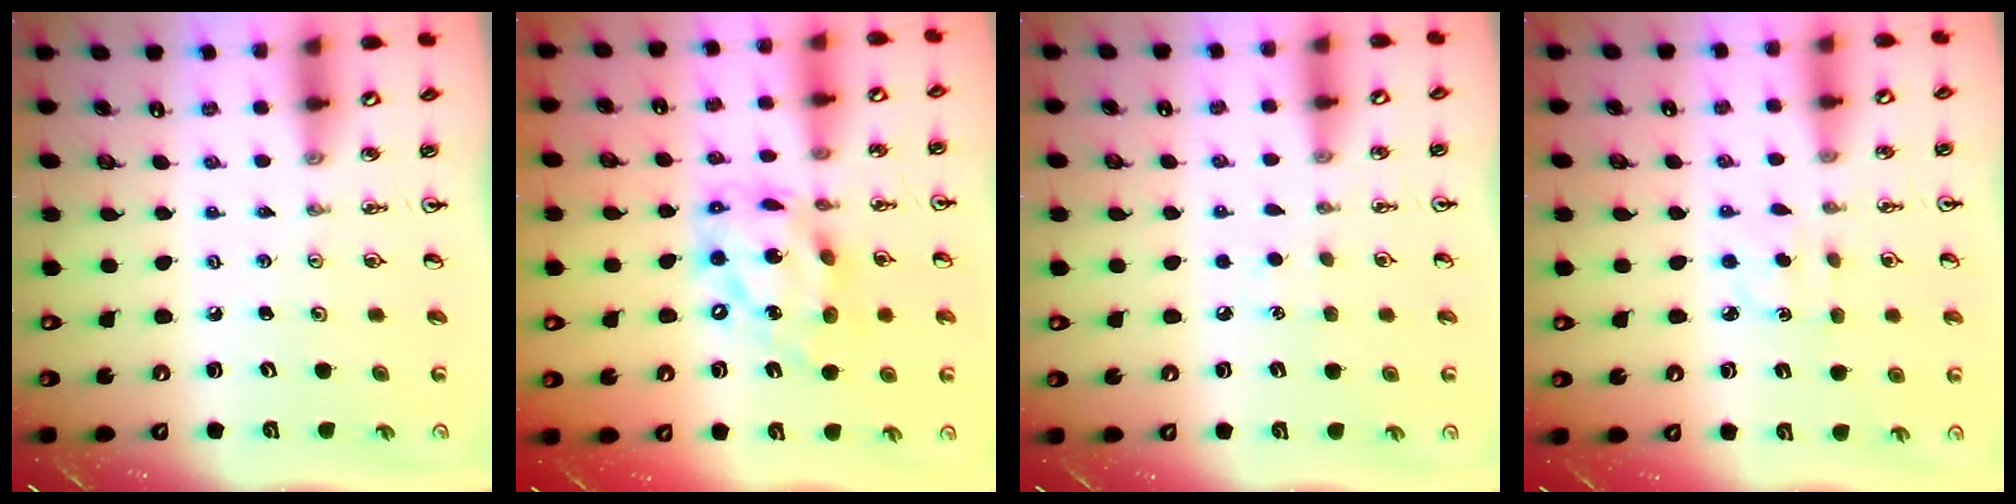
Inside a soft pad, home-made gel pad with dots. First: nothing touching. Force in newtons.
{"total": 16.9, "press": 16.9, "slide": 1.4}
{"total": 4.8, "press": 4.8, "slide": 0.5}
{"total": 2.6, "press": 2.5, "slide": 0.7}